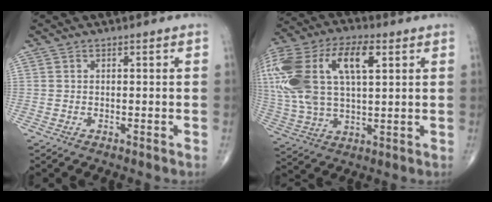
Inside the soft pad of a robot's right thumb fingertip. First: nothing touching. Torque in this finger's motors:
{"motor_torque": [2.36, 2.65, 2.08, 0.67, 0.27]}